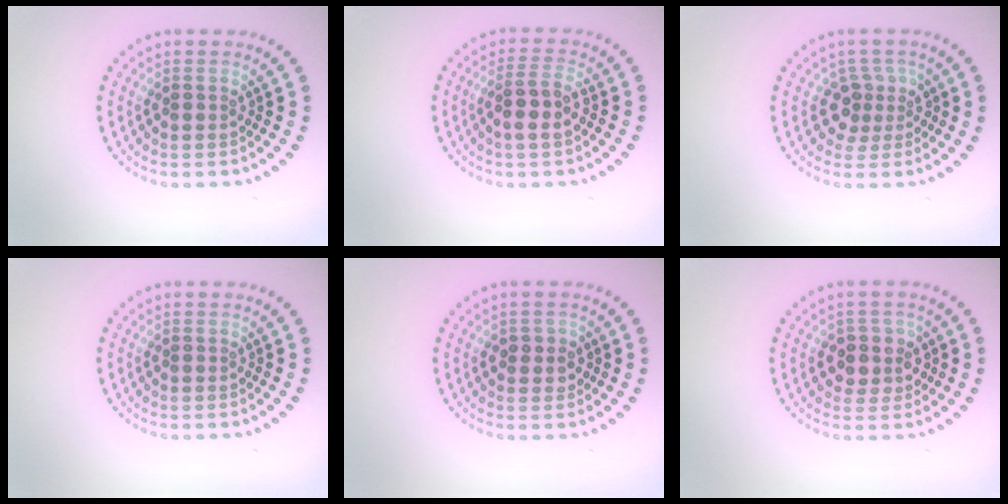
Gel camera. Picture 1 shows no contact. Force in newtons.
{"total": 2.7, "press": 2.4, "slide": 1.1}
{"total": 2.5, "press": 1.9, "slide": 1.6}
{"total": 0.0}
{"total": 1.8, "press": 1.7, "slide": 0.7}
{"total": 2.8, "press": 2.6, "slide": 1.0}